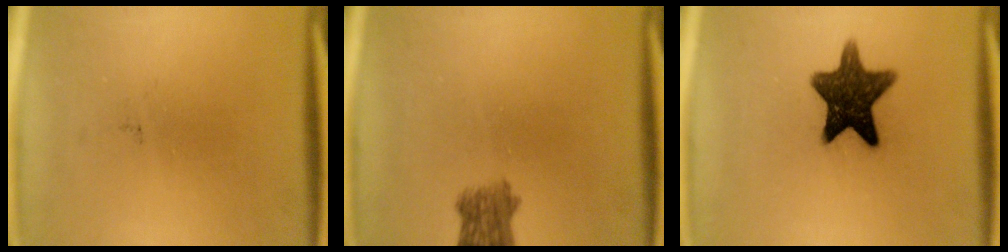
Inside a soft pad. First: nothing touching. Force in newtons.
{"total": 4.2}
{"total": 12.2}